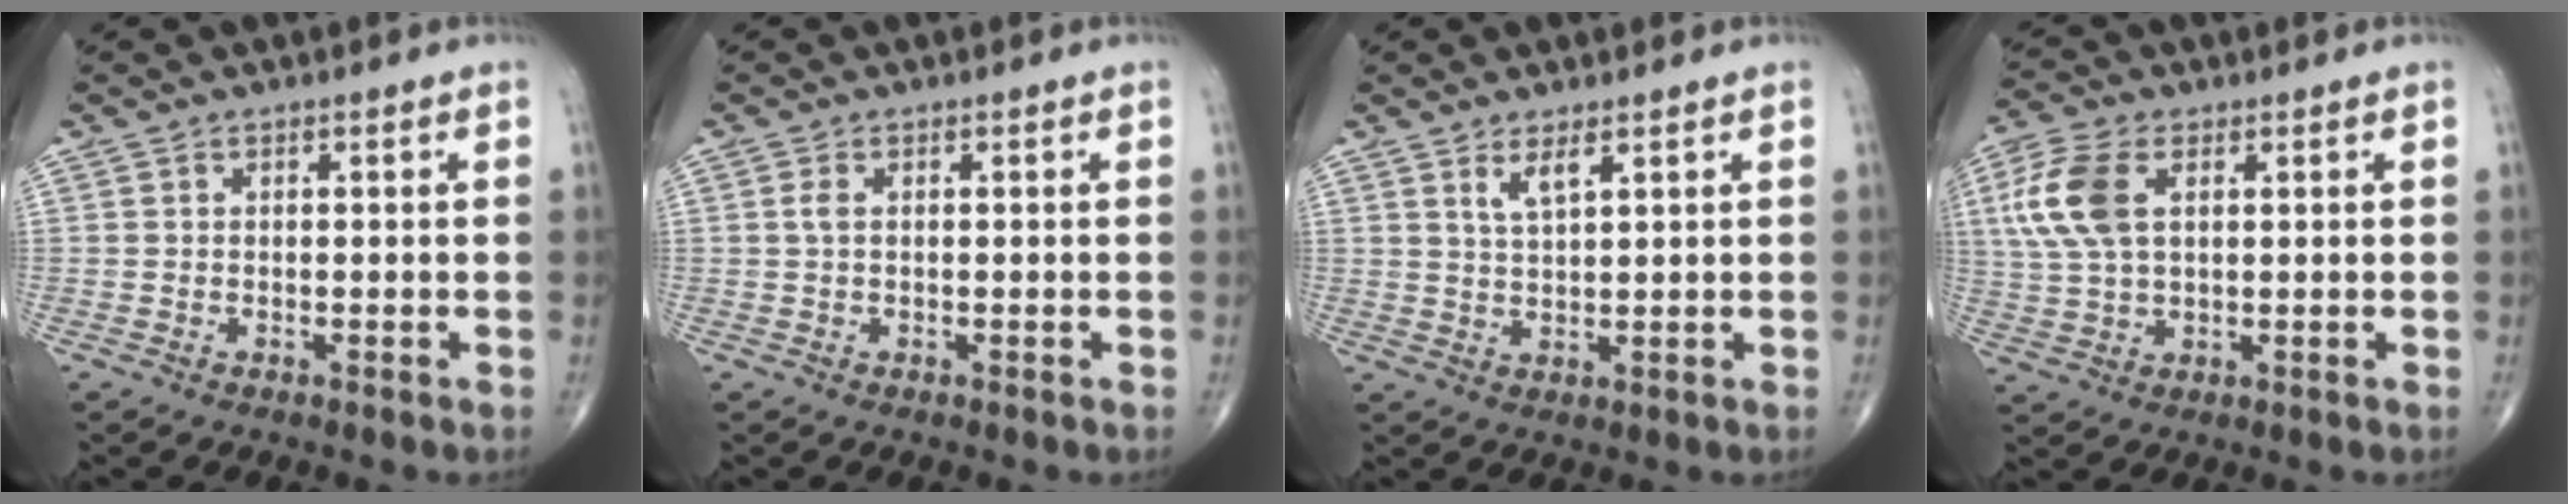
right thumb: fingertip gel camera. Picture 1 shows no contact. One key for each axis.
{"total": 1.1, "fx": 0.2, "fy": 0.5, "fz": 1.0, "tx": -0.026, "ty": 0.001, "tz": 0.002}
{"total": 3.3, "fx": 2.0, "fy": 0.8, "fz": 2.5, "tx": -0.049, "ty": -0.014, "tz": 0.042}
{"total": 10.3, "fx": 2.8, "fy": 5.8, "fz": 8.1, "tx": -0.188, "ty": 0.007, "tz": 0.057}